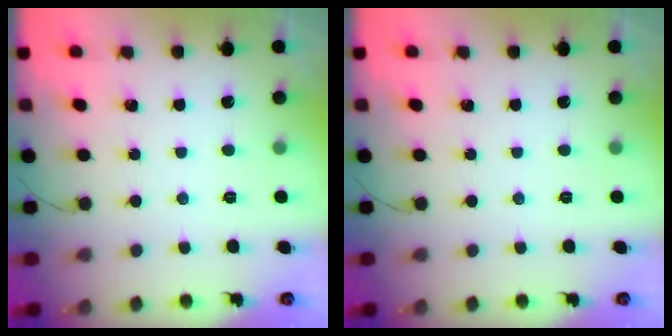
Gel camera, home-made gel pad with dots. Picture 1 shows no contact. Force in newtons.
{"total": 0.0}